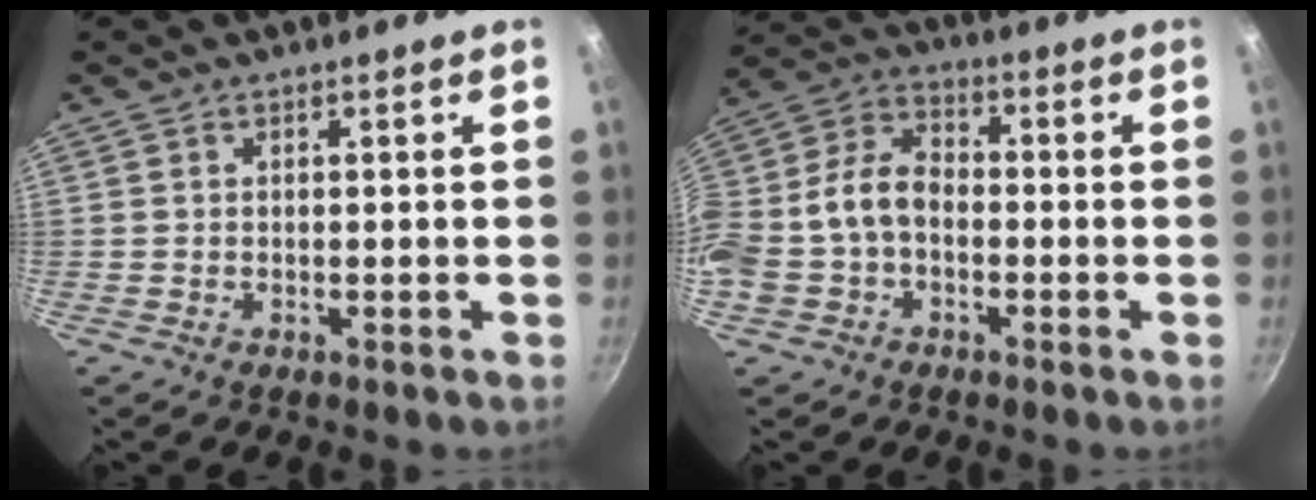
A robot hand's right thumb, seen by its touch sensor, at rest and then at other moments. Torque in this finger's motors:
{"motor_torque": [-0.11, 1.02, 0.27, -0.24, 0.13]}